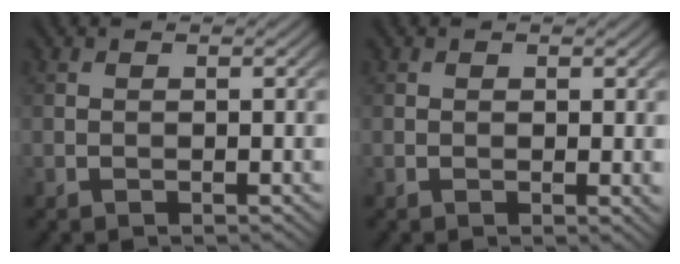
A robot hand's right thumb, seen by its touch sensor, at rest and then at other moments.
{"total": 1.0, "force": [0.3, 0.5, 0.8], "torque": [-0.008, -0.006, 0.006]}